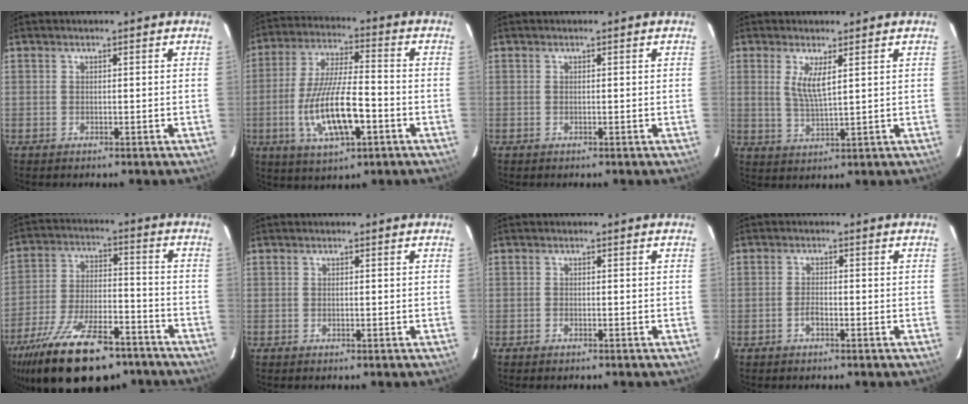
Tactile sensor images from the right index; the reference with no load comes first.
{"total": 14.7, "force": [-4.7, 4.3, 13.2], "torque": [-0.267, -0.014, -0.078]}
{"total": 0.0}
{"total": 4.7, "force": [1.7, 0.8, 4.3], "torque": [-0.083, -0.009, 0.034]}
{"total": 23.7, "force": [-17.2, 9.2, 13.5], "torque": [-0.261, -0.027, -0.262]}
{"total": 0.0}
{"total": 0.8, "force": [-0.6, 0.4, 0.3], "torque": [-0.009, 0.001, -0.011]}
{"total": 1.8, "force": [-1.0, 0.7, 1.3], "torque": [-0.029, 0.003, -0.020]}